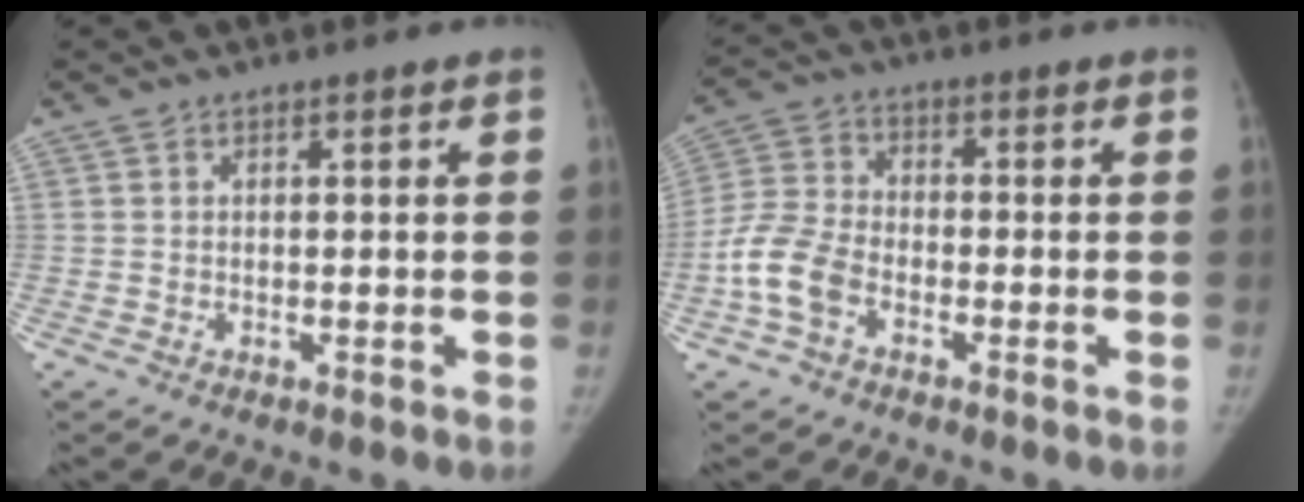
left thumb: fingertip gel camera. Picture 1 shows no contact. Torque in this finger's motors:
{"motor_torque": [-1.00, 1.34, 0.09, -0.05, 0.26]}